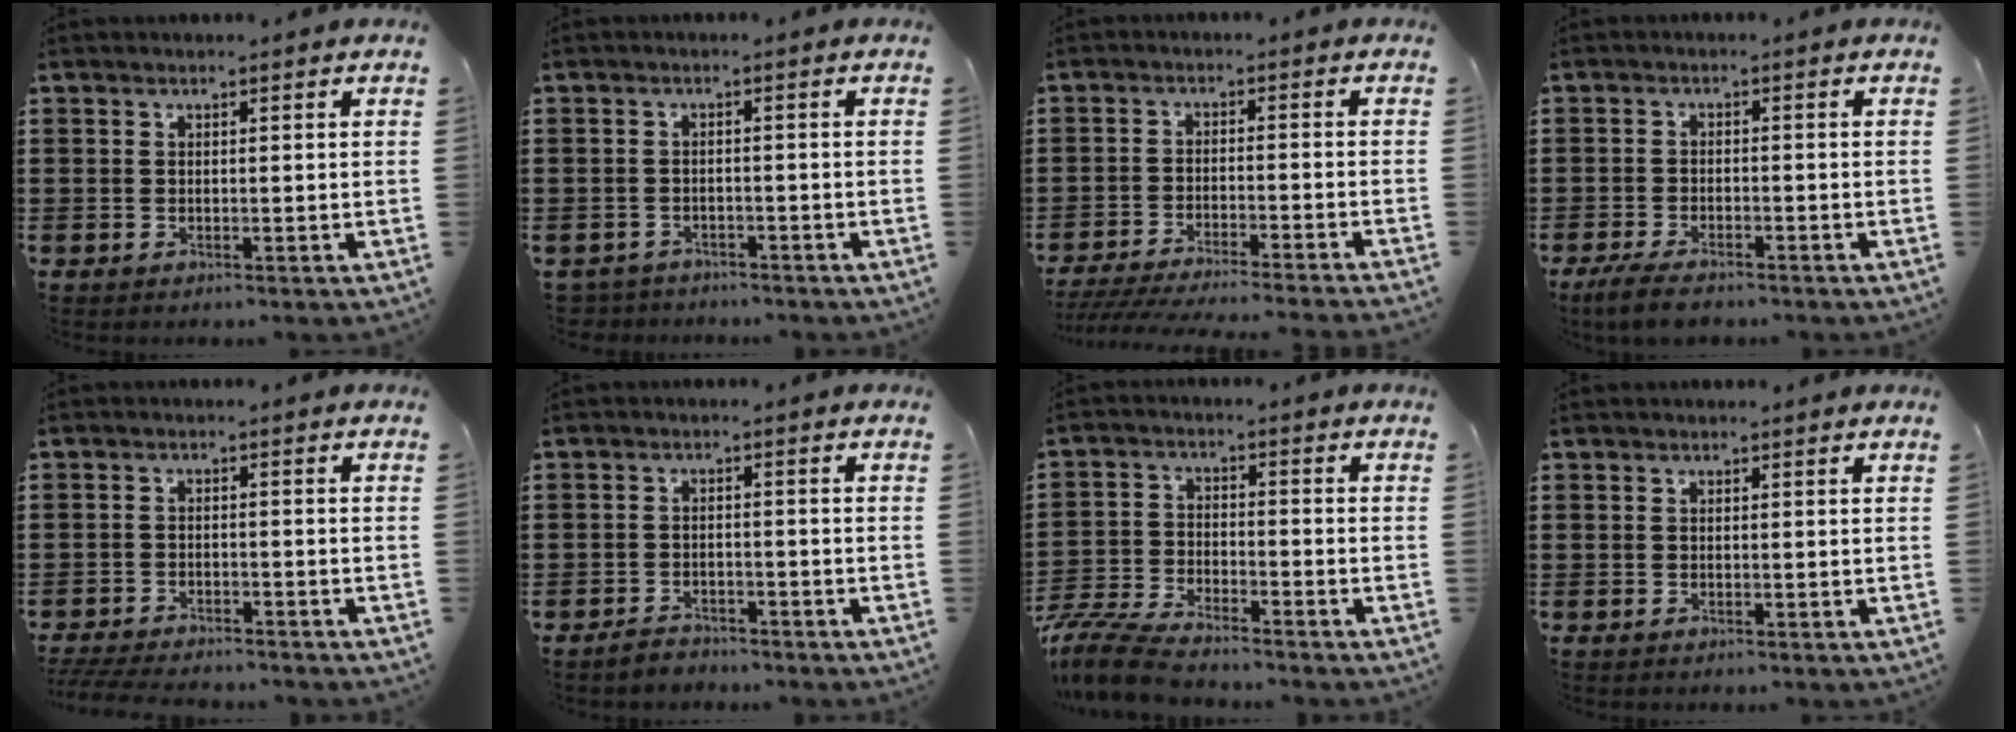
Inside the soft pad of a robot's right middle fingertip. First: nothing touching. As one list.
[{"total": 2.1, "force": [-2.0, 0.4, -0.3], "torque": [-0.003, 0.000, -0.047]}, {"total": 4.0, "force": [-3.8, -0.3, 1.2], "torque": [-0.026, -0.009, -0.079]}, {"total": 3.6, "force": [-3.0, 0.8, 1.7], "torque": [-0.044, -0.003, -0.062]}, {"total": 3.6, "force": [-3.5, 0.4, 0.7], "torque": [-0.026, -0.005, -0.077]}, {"total": 2.2, "force": [-2.2, 0.5, 0.1], "torque": [-0.008, 0.003, -0.046]}, {"total": 7.2, "force": [-6.7, 0.8, 2.4], "torque": [-0.072, -0.002, -0.138]}, {"total": 0.0}]